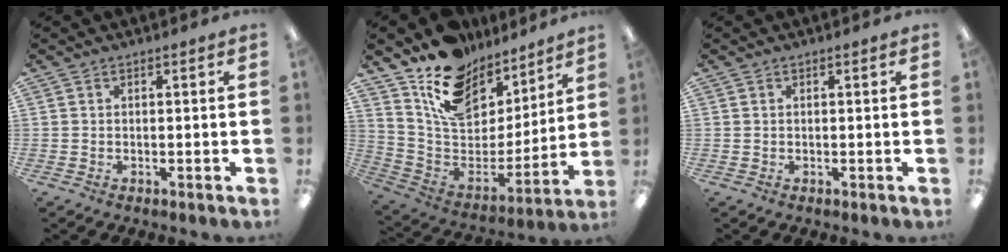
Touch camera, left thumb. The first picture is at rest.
{"total": 15.7, "force": [11.3, 9.4, 5.5], "torque": [-0.114, -0.080, 0.206]}
{"total": 0.0}